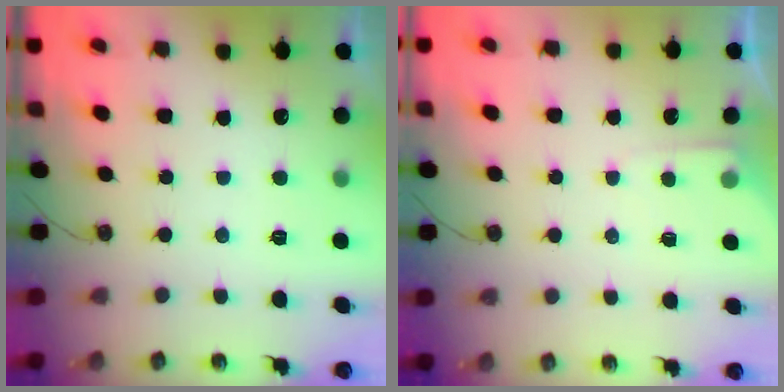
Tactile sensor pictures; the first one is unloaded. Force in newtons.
{"total": 3.9, "press": 3.8, "slide": 0.4}